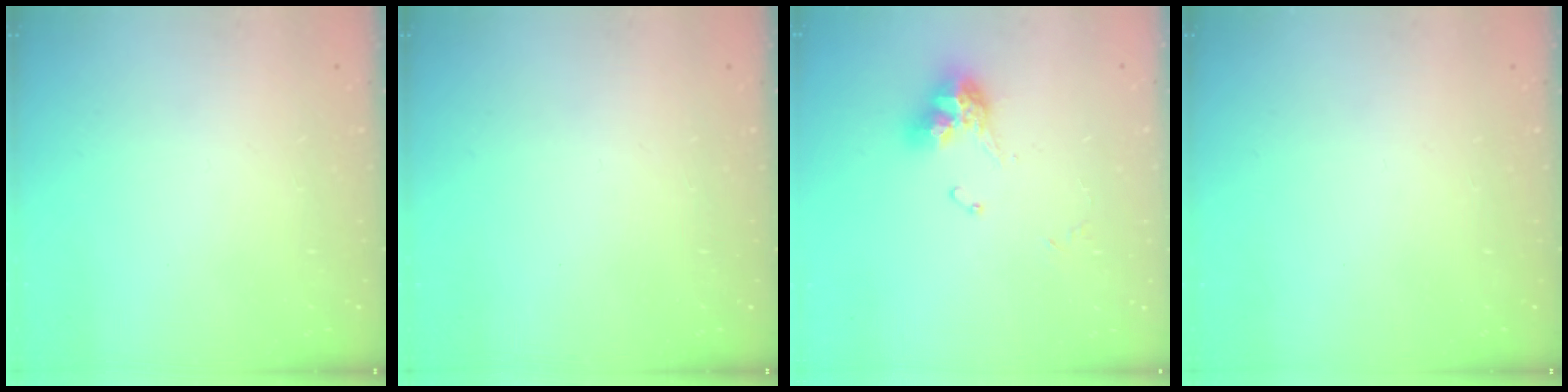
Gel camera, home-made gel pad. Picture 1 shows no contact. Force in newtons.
{"total": 0.0}
{"total": 10.2, "press": 10.1, "slide": 1.0}
{"total": 0.0}